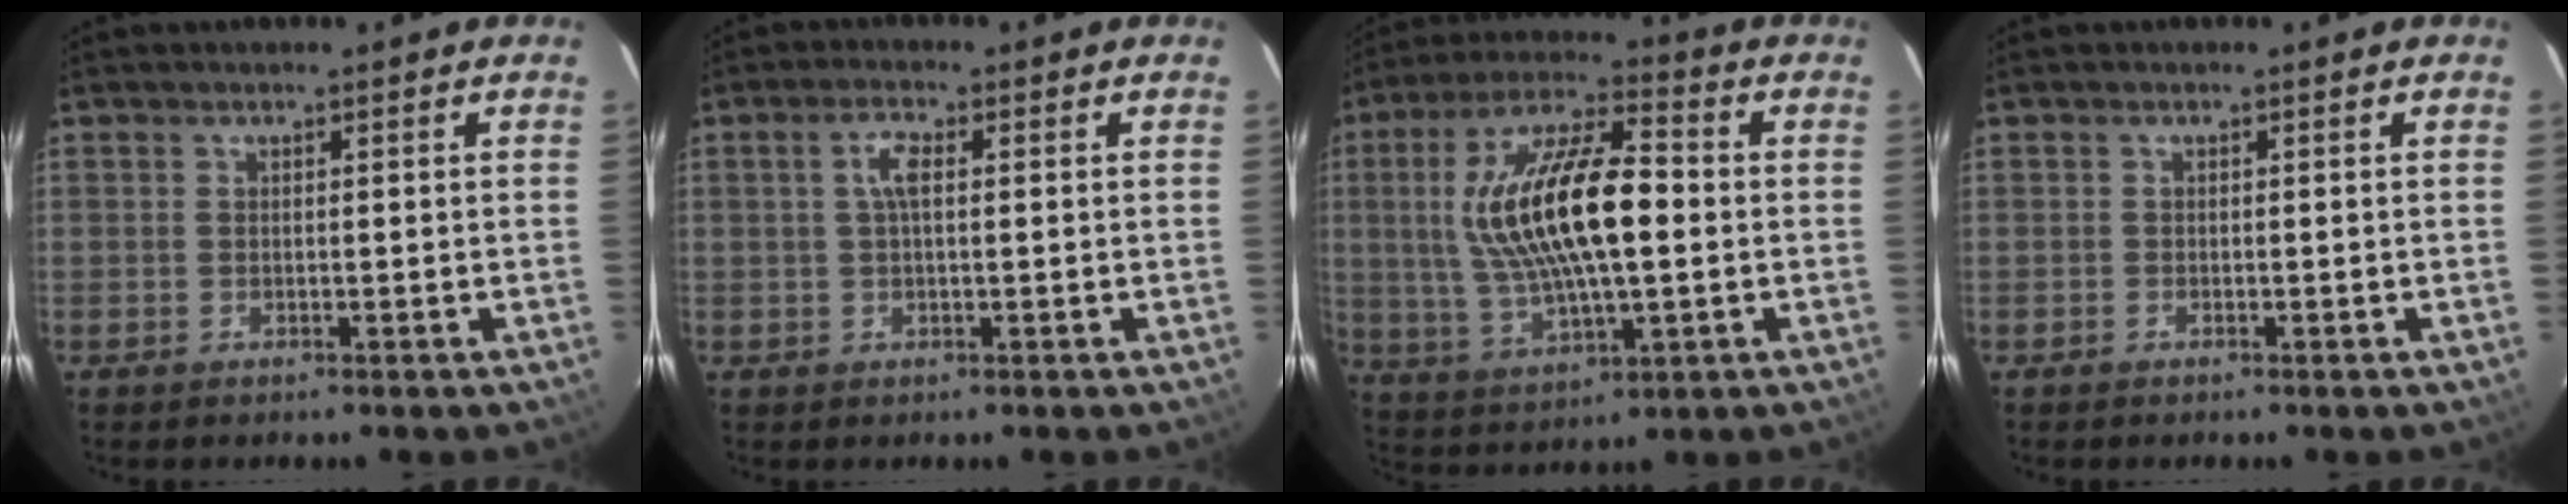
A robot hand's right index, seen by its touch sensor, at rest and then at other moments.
{"total": 3.1, "force": [0.6, 1.1, 2.9], "torque": [-0.060, 0.008, 0.011]}
{"total": 18.9, "force": [1.1, 6.6, 17.6], "torque": [-0.339, 0.013, 0.025]}
{"total": 0.0}